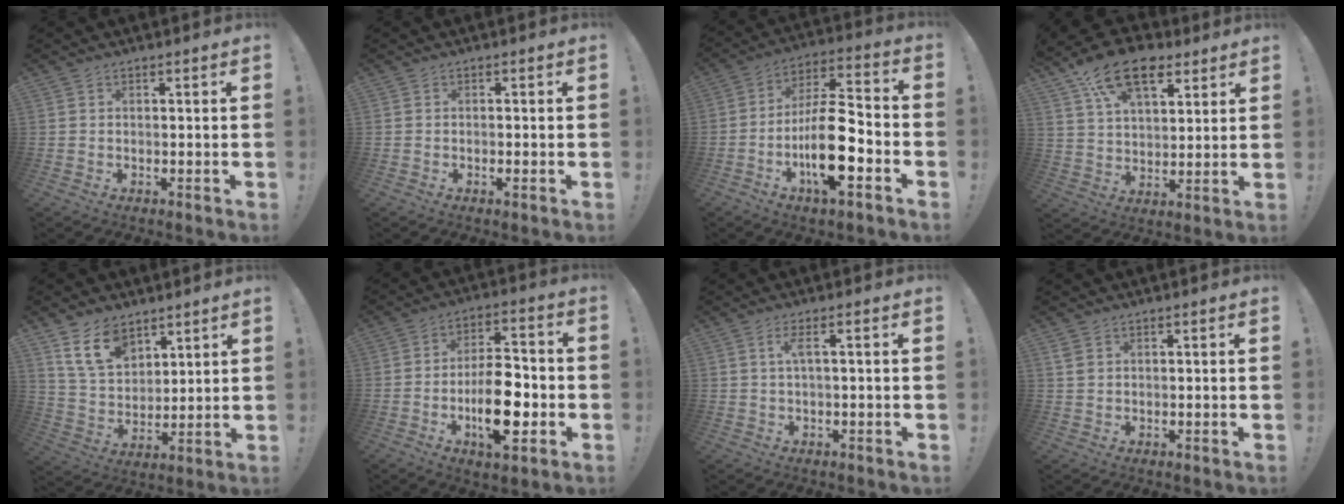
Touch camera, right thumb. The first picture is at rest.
{"total": 1.2, "force": [-0.7, 0.0, 1.1], "torque": [-0.025, 0.003, -0.010]}
{"total": 18.5, "force": [-6.1, 6.8, 16.1], "torque": [-0.304, 0.030, -0.098]}
{"total": 16.0, "force": [9.6, 9.0, 9.2], "torque": [-0.151, -0.049, 0.176]}
{"total": 12.7, "force": [8.3, 7.7, 5.8], "torque": [-0.104, -0.047, 0.162]}
{"total": 16.2, "force": [-4.6, 7.6, 13.5], "torque": [-0.232, 0.014, -0.076]}
{"total": 3.4, "force": [0.4, 0.2, 3.4], "torque": [-0.066, 0.002, 0.002]}
{"total": 2.0, "force": [1.1, 1.3, 1.0], "torque": [-0.017, 0.000, 0.020]}